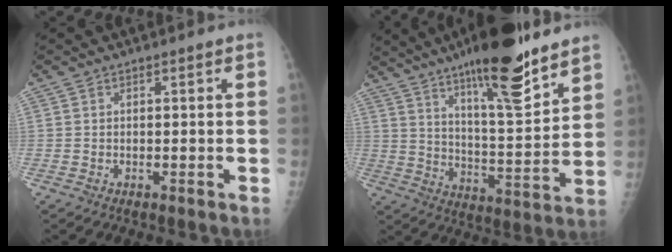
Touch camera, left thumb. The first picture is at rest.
{"total": 19.2, "force": [13.2, 3.9, 13.4], "torque": [-0.187, -0.076, 0.214]}